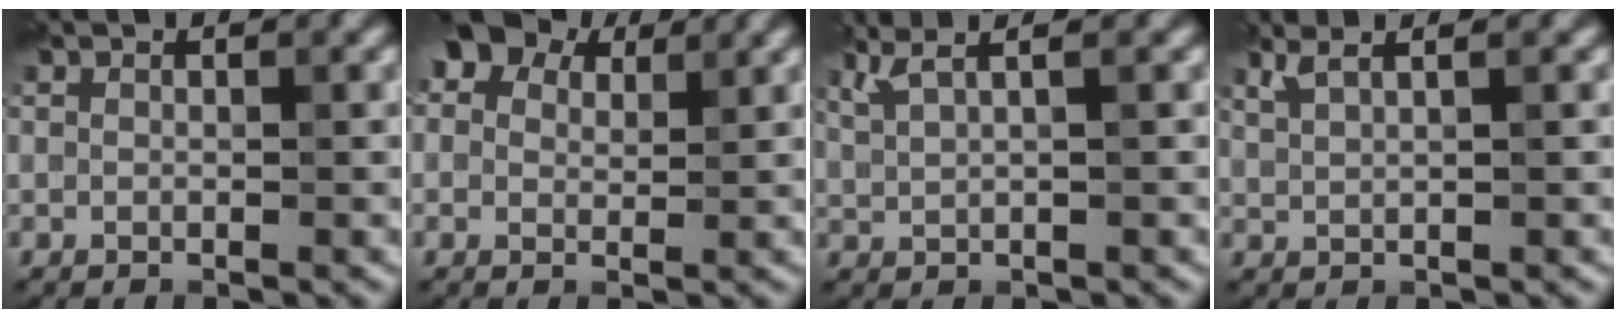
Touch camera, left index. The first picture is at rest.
{"total": 5.9, "force": [3.9, 3.8, 2.3], "torque": [-0.054, 0.015, 0.058]}
{"total": 3.0, "force": [2.0, 0.9, 2.1], "torque": [-0.037, 0.023, 0.021]}
{"total": 2.2, "force": [1.5, 0.8, 1.4], "torque": [-0.014, 0.018, 0.013]}